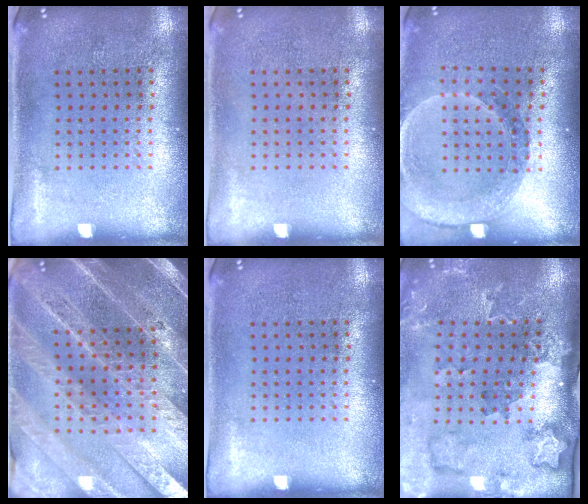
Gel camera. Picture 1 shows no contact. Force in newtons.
{"total": 0.0}
{"total": 1.5, "press": 1.5, "slide": 0.3}
{"total": 4.7, "press": 4.1, "slide": 2.2}
{"total": 0.0}
{"total": 2.1, "press": 2.0, "slide": 0.7}